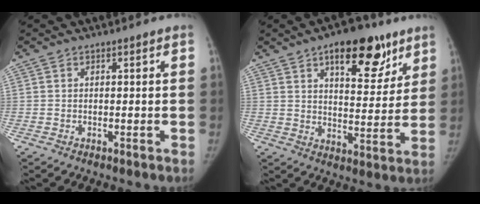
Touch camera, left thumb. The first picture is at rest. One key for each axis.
{"total": 15.5, "fx": 9.0, "fy": 7.2, "fz": 10.4, "tx": -0.095, "ty": -0.036, "tz": 0.130}